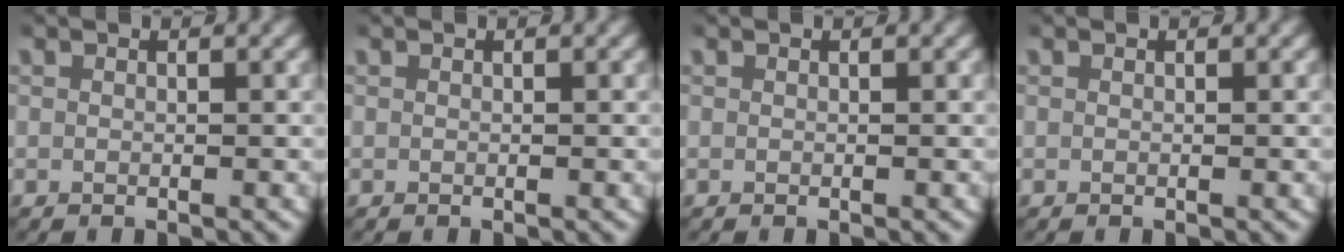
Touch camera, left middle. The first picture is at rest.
{"total": 0.0}
{"total": 0.0}
{"total": 0.0}